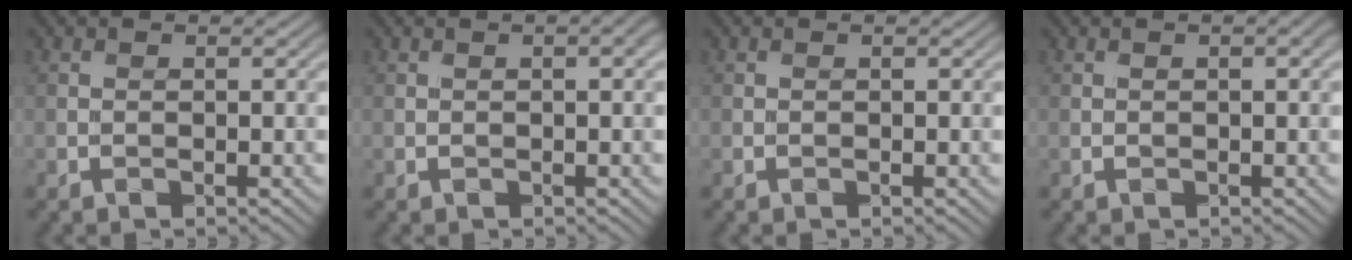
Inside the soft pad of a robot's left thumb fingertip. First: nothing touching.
{"total": 2.4, "force": [0.5, 0.7, 2.3], "torque": [-0.032, 0.005, 0.010]}
{"total": 0.0}
{"total": 1.7, "force": [0.3, 0.6, 1.6], "torque": [-0.025, 0.002, 0.006]}